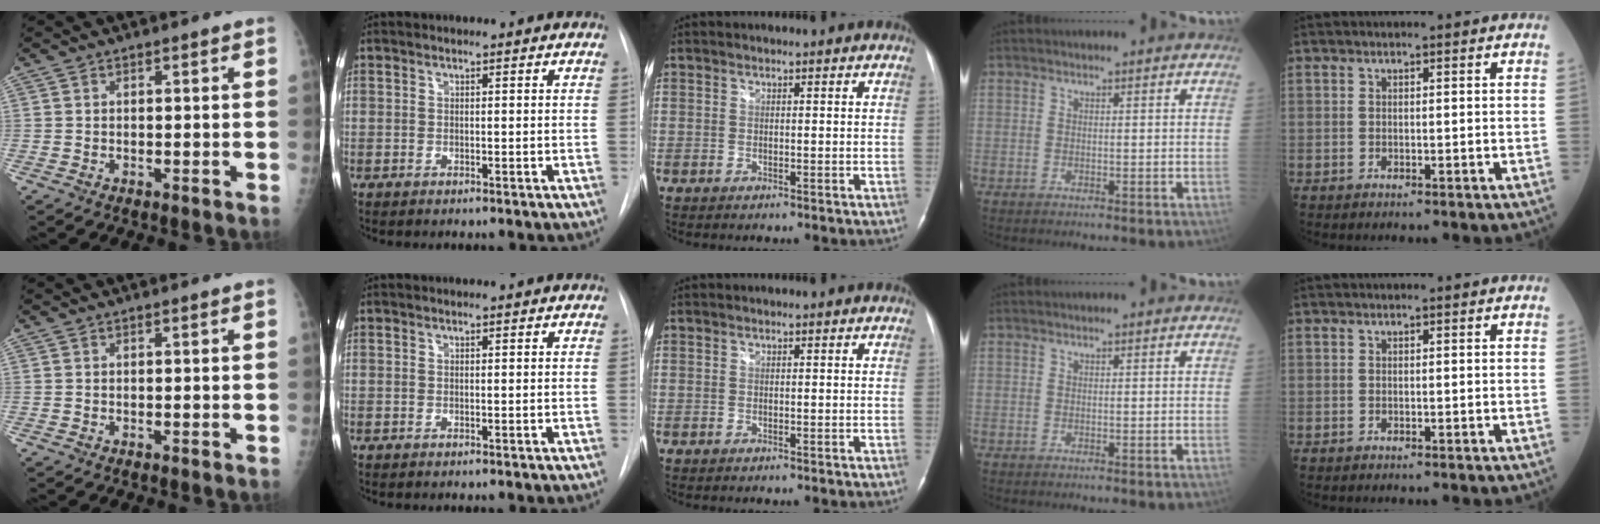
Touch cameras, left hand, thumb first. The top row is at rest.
{}